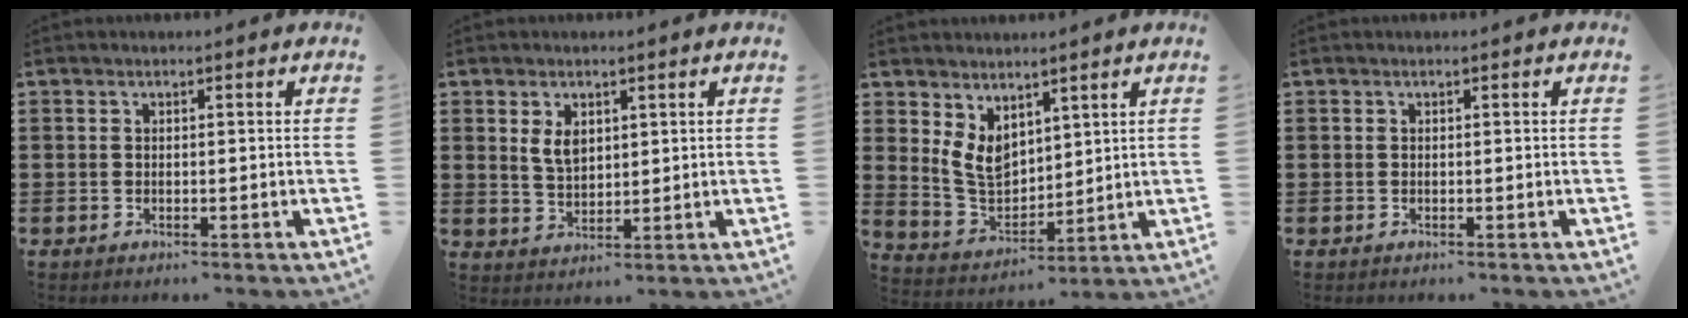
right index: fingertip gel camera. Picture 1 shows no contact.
{"total": 3.6, "force": [1.6, 2.1, 2.4], "torque": [-0.047, 0.003, 0.027]}
{"total": 6.5, "force": [3.4, 4.3, 3.4], "torque": [-0.096, -0.007, 0.064]}
{"total": 0.0}